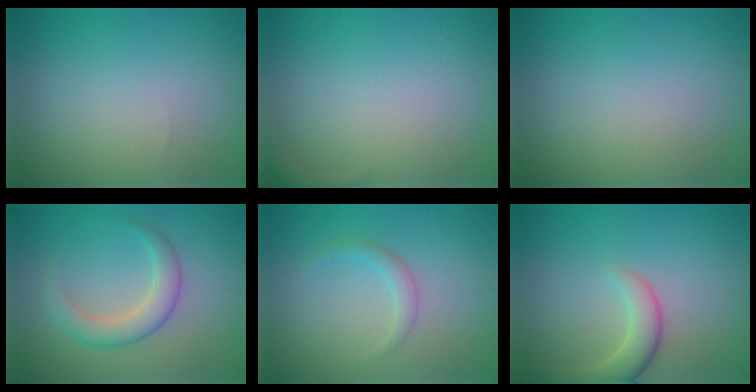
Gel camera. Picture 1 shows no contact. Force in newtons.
{"total": 1.1, "press": 1.1, "slide": 0.1}
{"total": 0.0}
{"total": 3.4, "press": 3.4, "slide": 0.2}
{"total": 1.5, "press": 1.5, "slide": 0.1}
{"total": 3.6, "press": 3.6, "slide": 0.4}